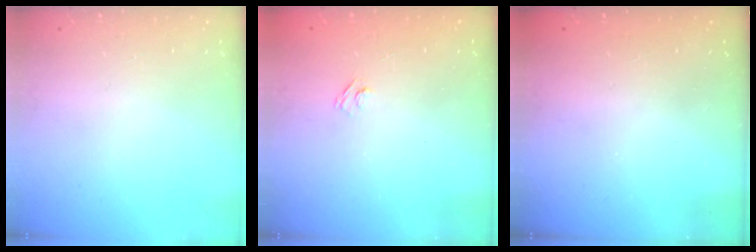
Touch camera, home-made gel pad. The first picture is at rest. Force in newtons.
{"total": 2.7, "press": 2.5, "slide": 0.9}
{"total": 2.4, "press": 2.2, "slide": 0.8}